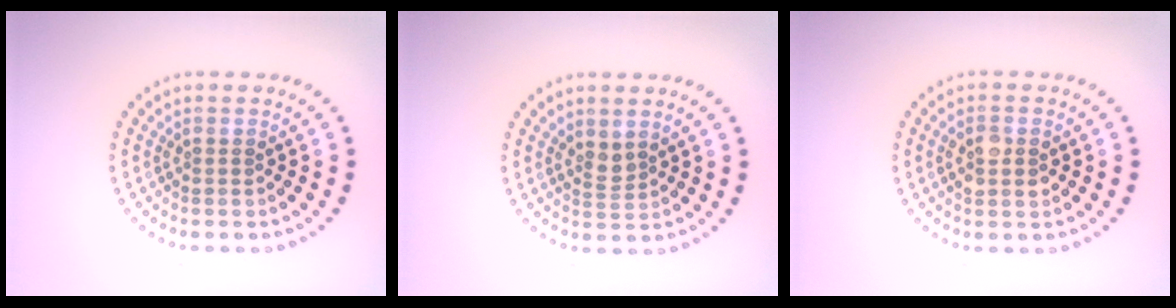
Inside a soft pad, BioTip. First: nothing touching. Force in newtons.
{"total": 1.3, "press": 1.1, "slide": 0.7}
{"total": 2.0, "press": 2.0, "slide": 0.2}